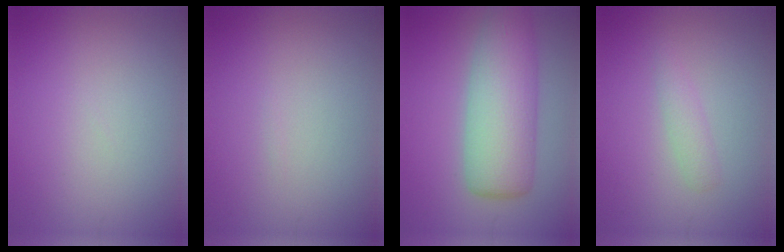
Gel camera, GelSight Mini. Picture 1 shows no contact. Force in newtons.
{"total": 0.0}
{"total": 7.8, "press": 7.8, "slide": 0.2}
{"total": 1.4, "press": 1.4, "slide": 0.1}